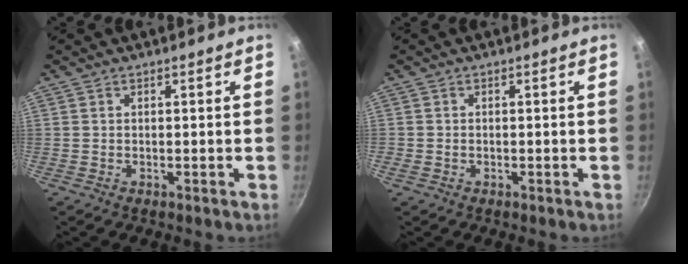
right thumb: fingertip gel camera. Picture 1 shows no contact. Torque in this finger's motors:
{"motor_torque": [0.01, -0.01, 0.02, 0.27, -0.03]}